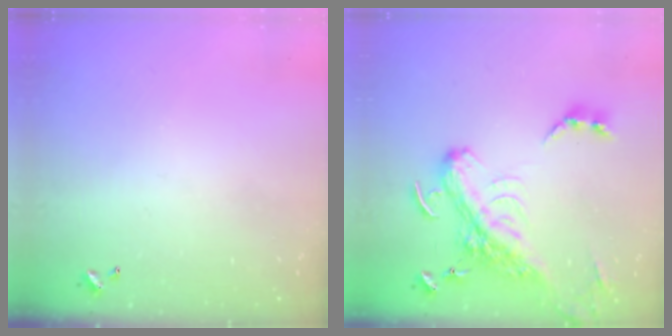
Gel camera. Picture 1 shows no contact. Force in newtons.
{"total": 9.5, "press": 9.3, "slide": 2.2}